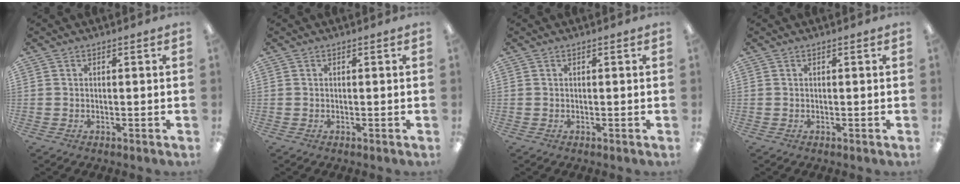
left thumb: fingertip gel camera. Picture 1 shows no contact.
{"total": 0.0}
{"total": 0.0}
{"total": 0.0}